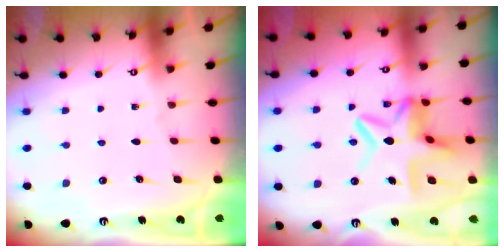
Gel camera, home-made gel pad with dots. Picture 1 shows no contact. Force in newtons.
{"total": 12.2, "press": 12.1, "slide": 1.3}